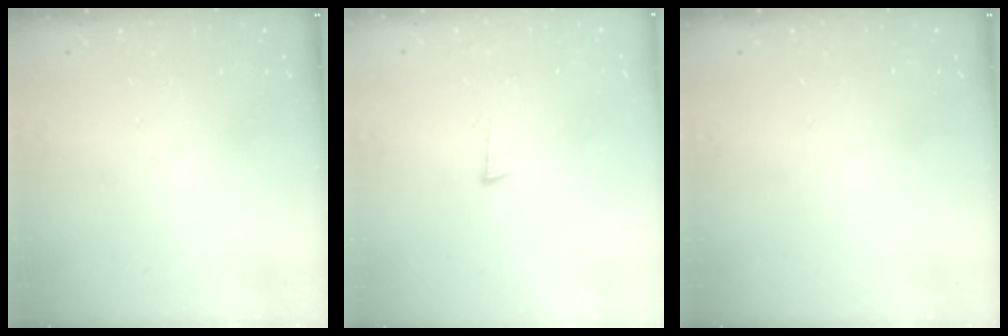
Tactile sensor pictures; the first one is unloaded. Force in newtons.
{"total": 2.8, "press": 2.7, "slide": 0.5}
{"total": 0.0}